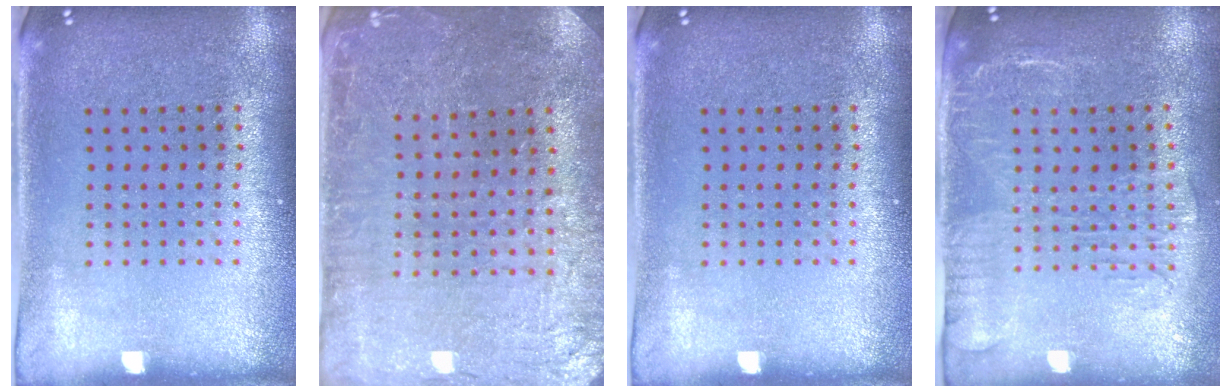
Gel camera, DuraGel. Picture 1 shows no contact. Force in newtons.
{"total": 1.2, "press": 1.2, "slide": 0.1}
{"total": 0.0}
{"total": 2.0, "press": 1.6, "slide": 1.2}